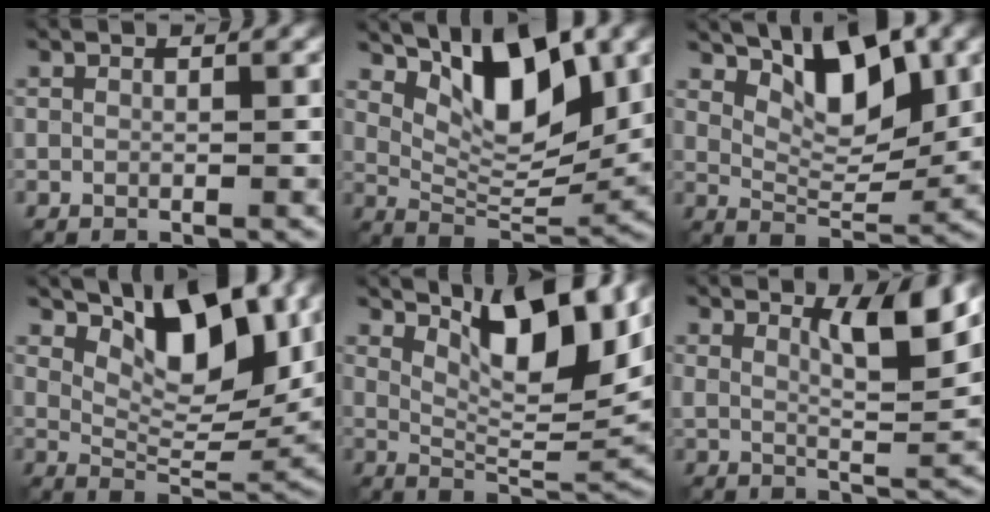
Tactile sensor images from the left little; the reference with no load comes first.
{"total": 7.8, "force": [3.7, 3.2, 6.1], "torque": [-0.098, -0.008, 0.065]}
{"total": 6.6, "force": [3.4, 2.8, 5.0], "torque": [-0.079, -0.004, 0.053]}
{"total": 8.8, "force": [4.4, 3.5, 6.7], "torque": [-0.102, -0.004, 0.076]}
{"total": 9.0, "force": [4.4, 2.7, 7.4], "torque": [-0.115, -0.001, 0.075]}
{"total": 4.6, "force": [2.8, 0.9, 3.6], "torque": [-0.061, -0.008, 0.047]}